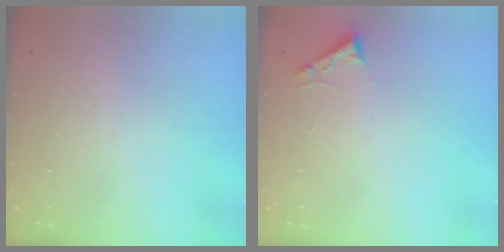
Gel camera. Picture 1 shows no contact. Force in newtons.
{"total": 2.7, "press": 2.7, "slide": 0.3}